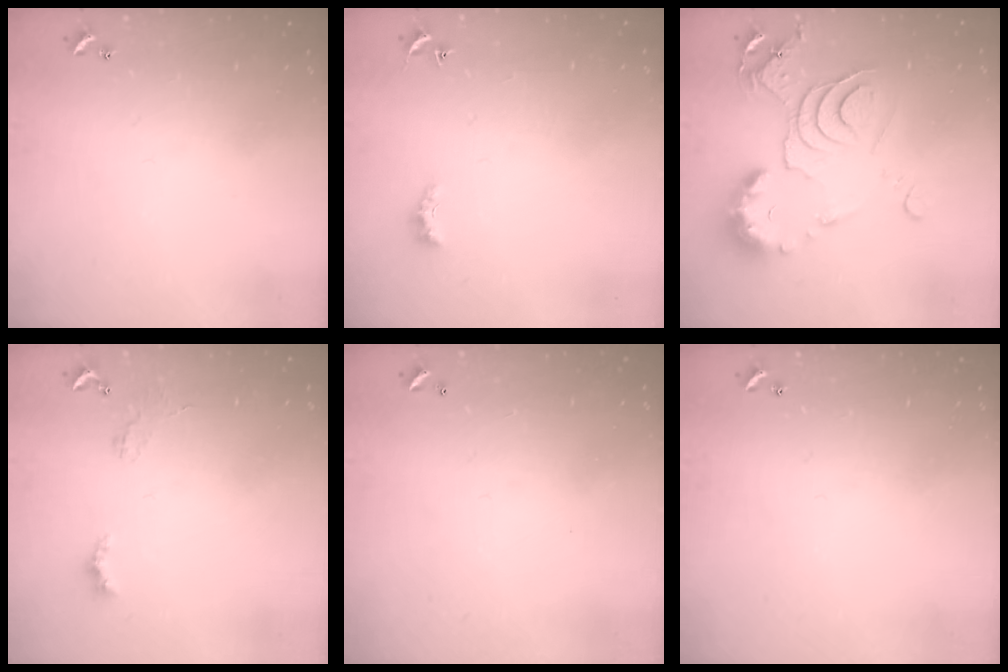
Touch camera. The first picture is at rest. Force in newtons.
{"total": 1.5, "press": 1.4, "slide": 0.5}
{"total": 11.9, "press": 11.8, "slide": 1.3}
{"total": 1.9, "press": 1.8, "slide": 0.5}
{"total": 2.9, "press": 2.9, "slide": 0.1}
{"total": 0.0}